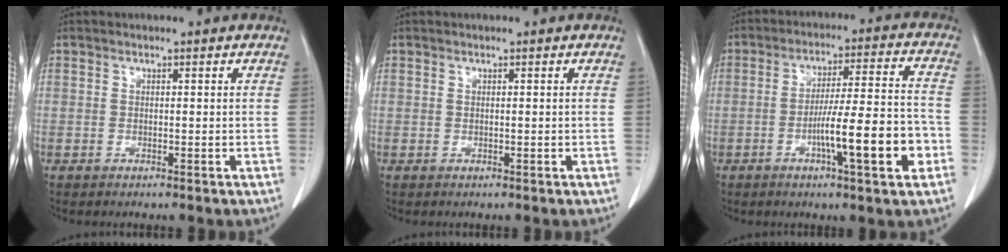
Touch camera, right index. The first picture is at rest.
{"total": 0.0}
{"total": 12.3, "force": [-4.3, 0.7, 11.5], "torque": [-0.183, 0.003, -0.068]}